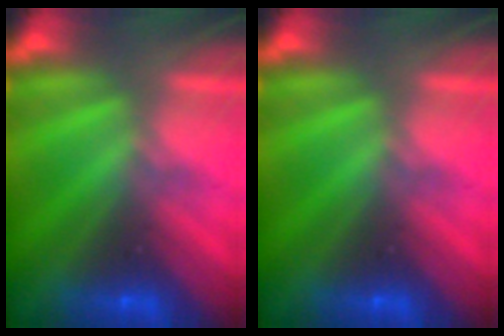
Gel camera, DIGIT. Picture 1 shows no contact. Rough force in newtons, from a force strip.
{"total": 0.0}